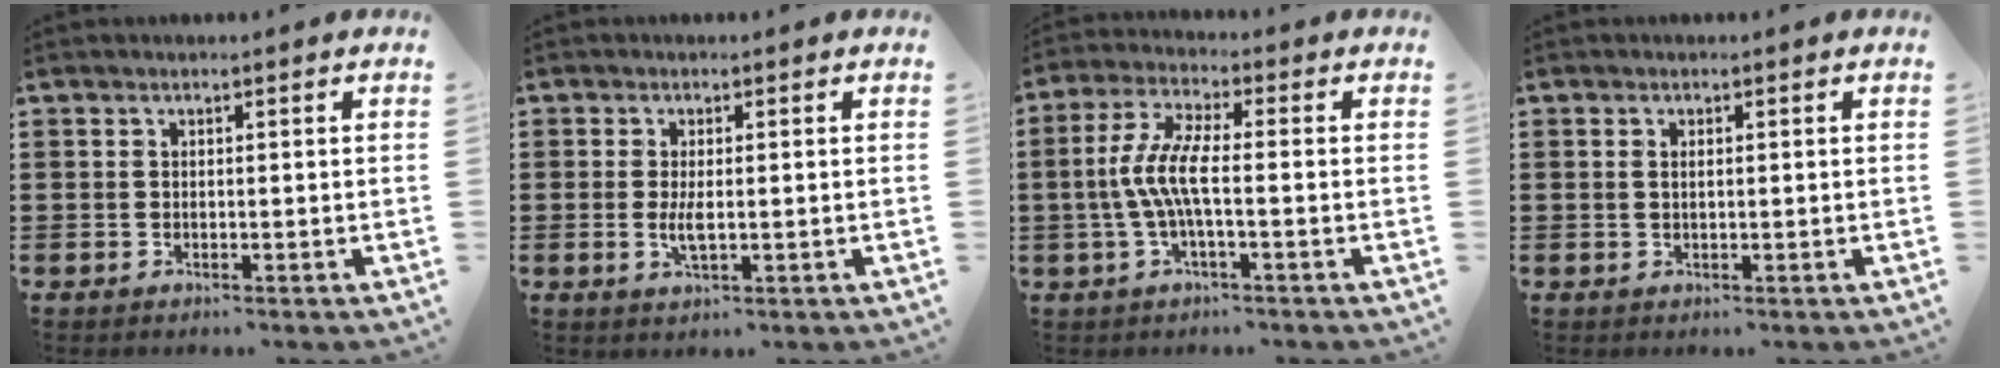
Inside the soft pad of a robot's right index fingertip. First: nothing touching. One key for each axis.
{"total": 2.9, "fx": -0.2, "fy": 0.9, "fz": 2.7, "tx": -0.056, "ty": -0.004, "tz": -0.005}
{"total": 7.0, "fx": -1.3, "fy": 1.4, "fz": 6.7, "tx": -0.162, "ty": -0.016, "tz": -0.034}
{"total": 0.9, "fx": 0.2, "fy": 0.3, "fz": 0.8, "tx": -0.019, "ty": 0.000, "tz": 0.003}